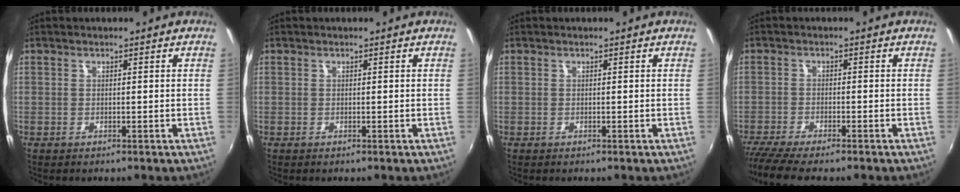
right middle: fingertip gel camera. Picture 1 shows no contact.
{"total": 0.0}
{"total": 0.0}
{"total": 7.5, "force": [-6.5, 0.5, 3.7], "torque": [-0.092, -0.033, -0.113]}